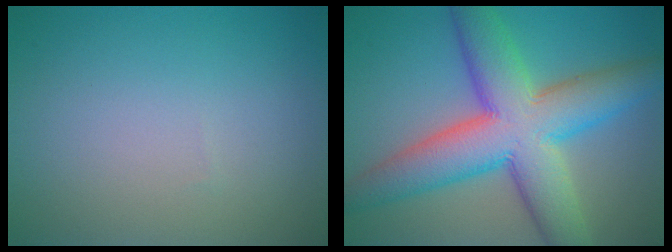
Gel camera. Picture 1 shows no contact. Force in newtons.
{"total": 11.1, "press": 11.1, "slide": 0.4}